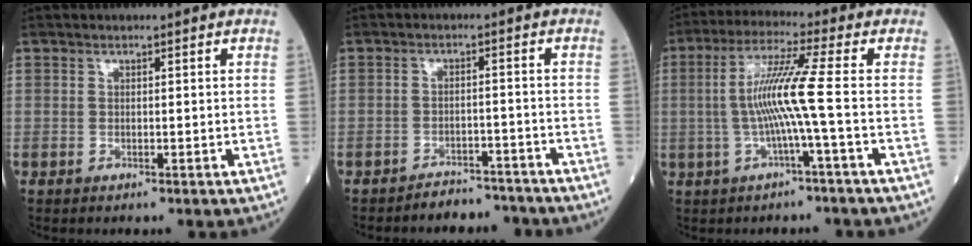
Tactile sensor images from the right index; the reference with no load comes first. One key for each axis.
{"total": 5.3, "fx": -5.0, "fy": 1.6, "fz": -0.3, "tx": 0.011, "ty": 0.008, "tz": -0.076}
{"total": 8.3, "fx": -1.0, "fy": -1.6, "fz": 8.1, "tx": -0.165, "ty": 0.013, "tz": -0.017}